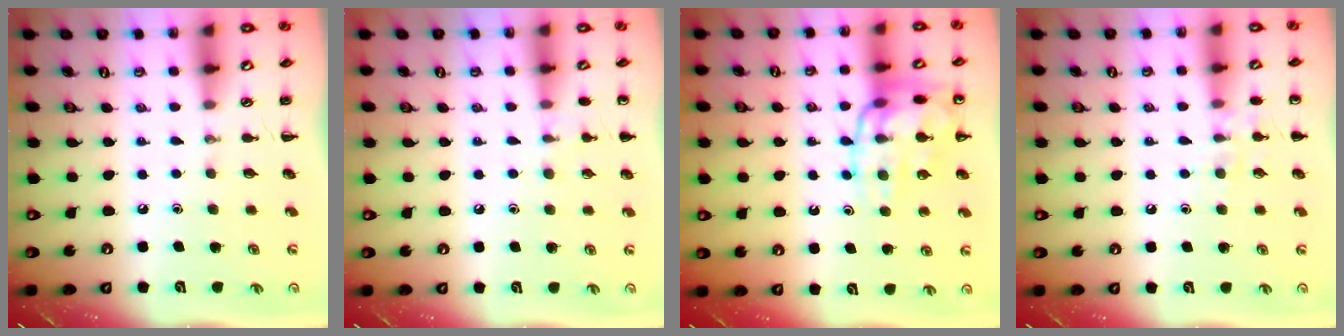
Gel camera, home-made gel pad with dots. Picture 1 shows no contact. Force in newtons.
{"total": 6.1, "press": 5.7, "slide": 2.0}
{"total": 15.3, "press": 15.2, "slide": 1.4}
{"total": 7.3, "press": 7.1, "slide": 1.5}